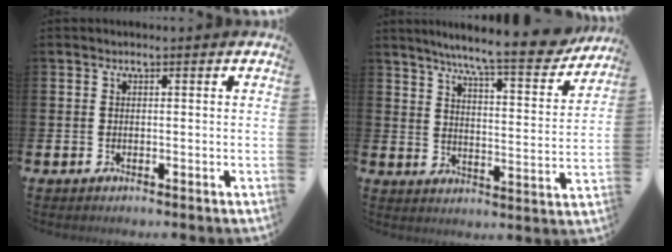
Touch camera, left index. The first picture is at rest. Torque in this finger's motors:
{"motor_torque": [1.03, -1.11, 0.30, 0.21]}